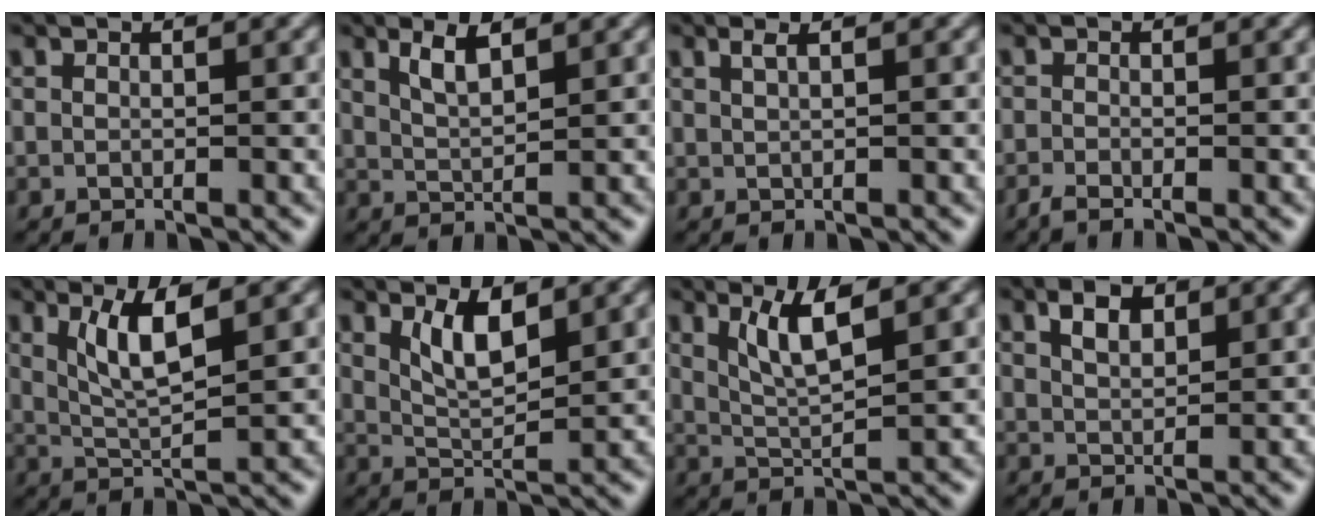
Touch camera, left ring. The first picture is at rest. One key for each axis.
{"total": 2.6, "fx": 1.7, "fy": 0.7, "fz": 1.8, "tx": -0.035, "ty": -0.002, "tz": 0.034}
{"total": 1.3, "fx": 0.8, "fy": 0.4, "fz": 0.9, "tx": -0.012, "ty": 0.001, "tz": 0.009}
{"total": 1.1, "fx": -0.9, "fy": 0.2, "fz": 0.7, "tx": -0.014, "ty": -0.006, "tz": -0.021}
{"total": 4.4, "fx": 1.9, "fy": 0.9, "fz": 3.9, "tx": -0.080, "ty": -0.006, "tz": 0.040}
{"total": 3.6, "fx": 2.0, "fy": 1.2, "fz": 2.8, "tx": -0.057, "ty": -0.007, "tz": 0.040}
{"total": 4.0, "fx": 2.0, "fy": 0.8, "fz": 3.4, "tx": -0.065, "ty": -0.005, "tz": 0.043}
{"total": 2.5, "fx": 1.5, "fy": 1.2, "fz": 1.6, "tx": -0.032, "ty": 0.004, "tz": 0.030}